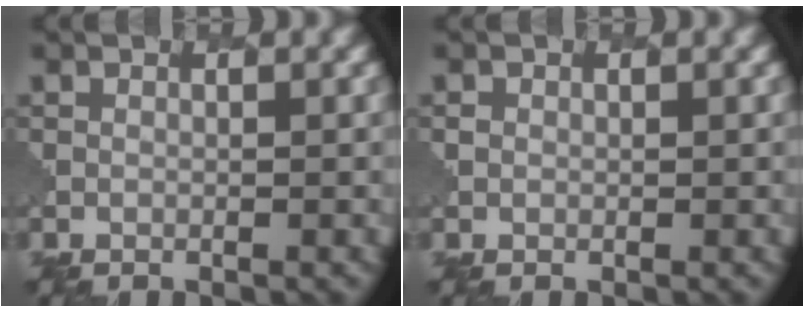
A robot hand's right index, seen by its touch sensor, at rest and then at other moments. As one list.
[{"total": 0.6, "force": [0.1, 0.5, -0.2], "torque": [0.005, 0.000, -0.003]}]